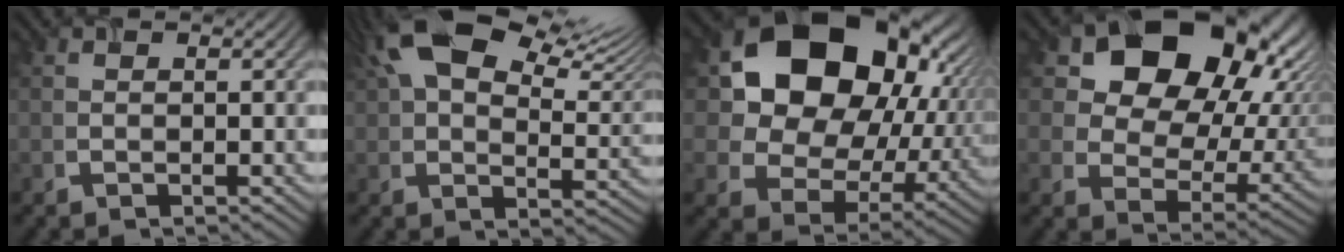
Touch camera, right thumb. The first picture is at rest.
{"total": 16.0, "force": [9.0, 7.3, 10.9], "torque": [-0.215, 0.020, 0.147]}
{"total": 17.1, "force": [4.8, 13.2, 9.9], "torque": [-0.170, -0.001, 0.108]}
{"total": 18.3, "force": [8.2, 13.0, 10.0], "torque": [-0.165, 0.027, 0.155]}